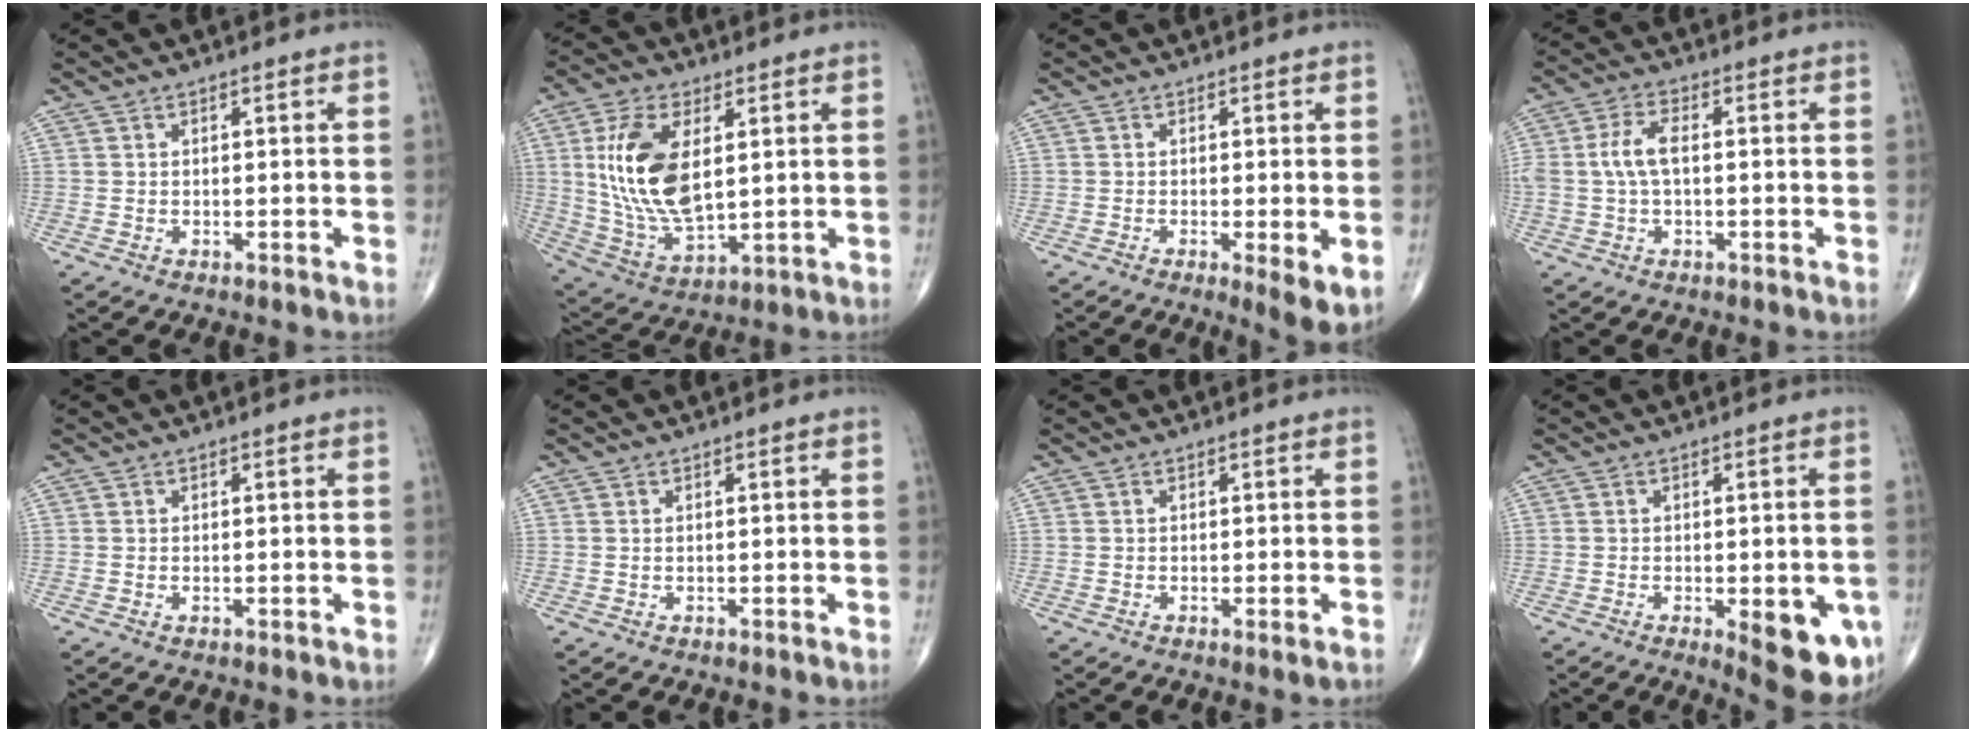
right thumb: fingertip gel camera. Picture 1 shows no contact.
{"total": 16.3, "force": [3.4, 8.3, 13.6], "torque": [-0.264, -0.017, 0.074]}
{"total": 5.3, "force": [-1.2, 1.2, 5.0], "torque": [-0.081, -0.018, -0.021]}
{"total": 5.9, "force": [0.2, 2.9, 5.1], "torque": [-0.121, 0.018, 0.002]}
{"total": 0.0}
{"total": 0.0}
{"total": 2.8, "force": [-0.4, 0.6, 2.7], "torque": [-0.046, -0.012, -0.011]}
{"total": 11.6, "force": [-3.7, 4.3, 10.1], "torque": [-0.106, -0.011, -0.036]}